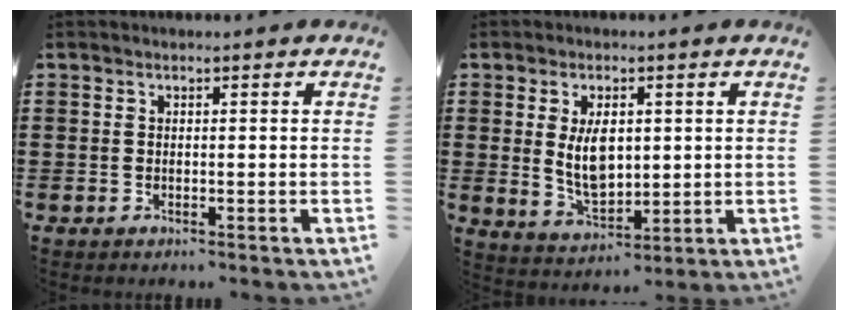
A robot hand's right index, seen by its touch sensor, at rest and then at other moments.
{"total": 7.0, "force": [1.0, 3.9, 5.7], "torque": [-0.107, 0.001, 0.013]}